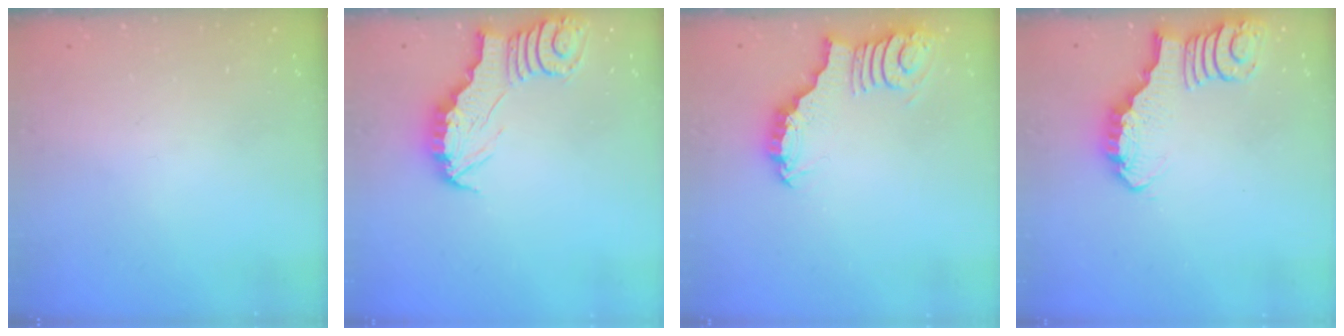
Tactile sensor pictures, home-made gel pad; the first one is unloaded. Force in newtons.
{"total": 2.5, "press": 2.5, "slide": 0.1}
{"total": 3.4, "press": 3.4, "slide": 0.1}
{"total": 3.1, "press": 3.1, "slide": 0.3}